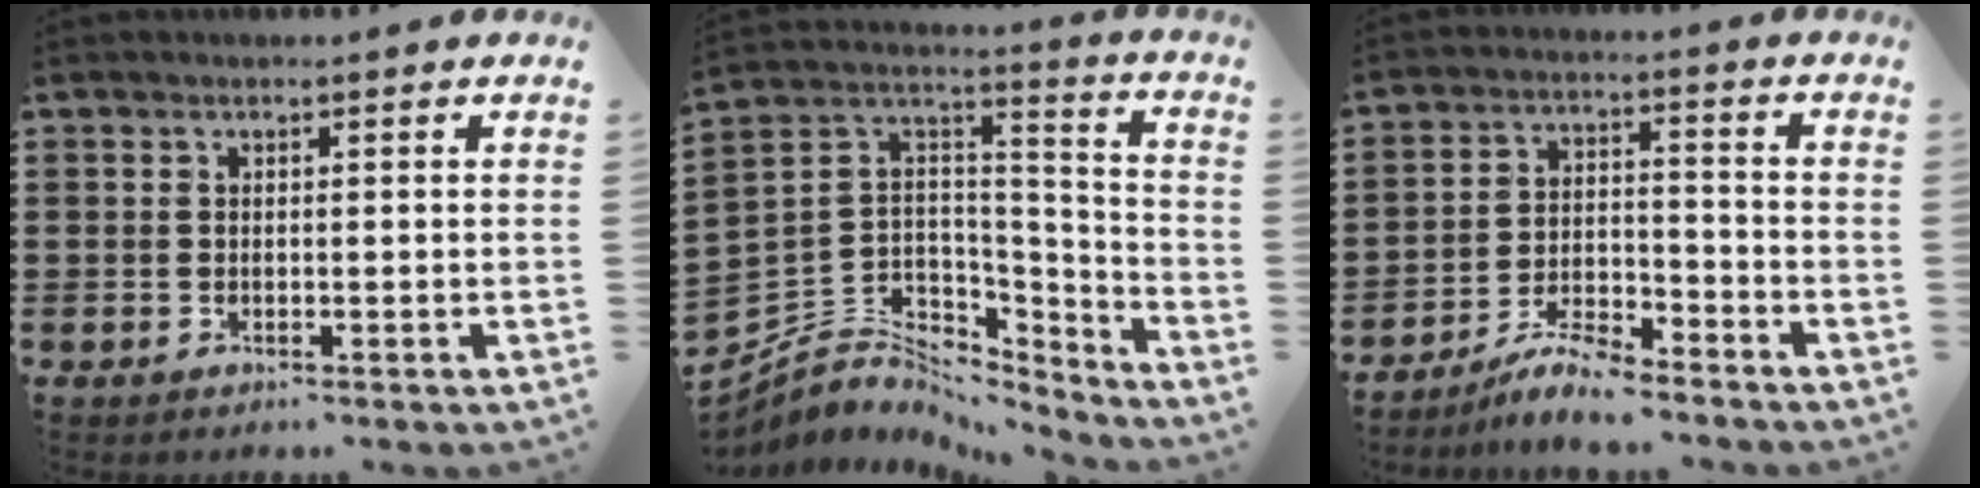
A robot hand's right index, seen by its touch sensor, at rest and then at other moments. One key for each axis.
{"total": 5.1, "fx": -2.7, "fy": 4.2, "fz": 0.8, "tx": -0.042, "ty": -0.016, "tz": -0.053}
{"total": 5.9, "fx": -5.5, "fy": 0.5, "fz": 2.0, "tx": -0.041, "ty": 0.002, "tz": -0.105}